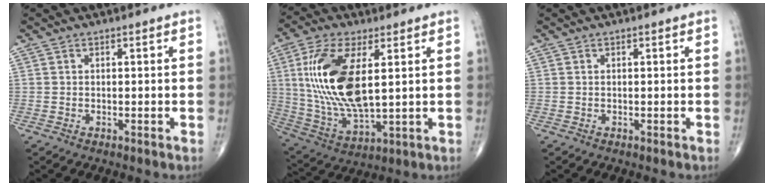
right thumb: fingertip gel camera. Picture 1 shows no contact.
{"total": 18.2, "force": [3.6, 7.8, 16.1], "torque": [-0.336, -0.019, 0.076]}
{"total": 0.0}